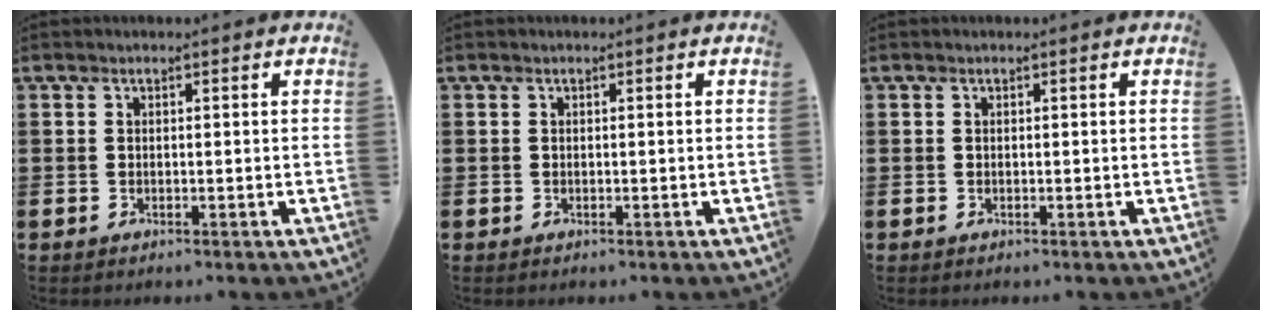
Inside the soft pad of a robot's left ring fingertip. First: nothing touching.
{"total": 0.0}
{"total": 0.0}